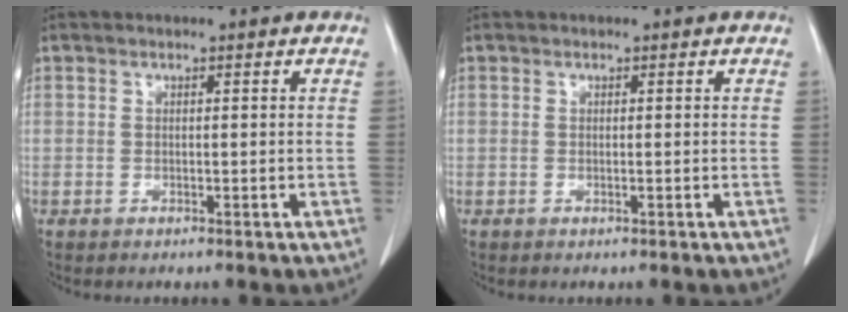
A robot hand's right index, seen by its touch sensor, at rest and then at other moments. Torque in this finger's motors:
{"motor_torque": [0.00, 0.00, 0.00, 0.00]}